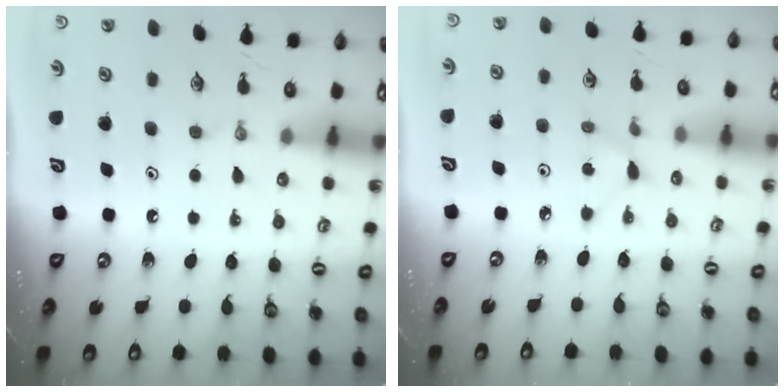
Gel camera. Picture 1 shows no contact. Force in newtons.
{"total": 2.3, "press": 2.3, "slide": 0.3}